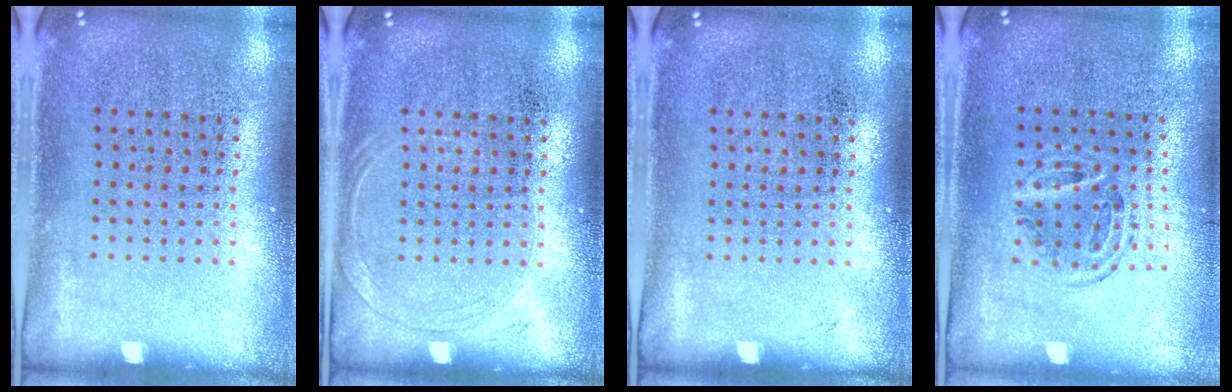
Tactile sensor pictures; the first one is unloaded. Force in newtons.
{"total": 1.1, "press": 1.0, "slide": 0.3}
{"total": 0.0}
{"total": 1.0, "press": 1.0, "slide": 0.4}